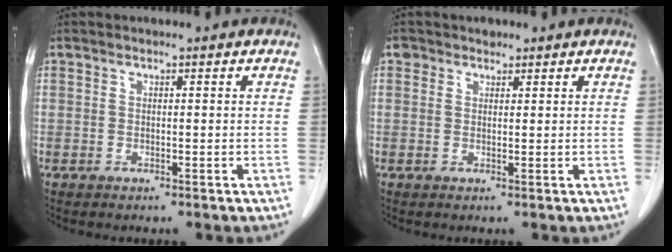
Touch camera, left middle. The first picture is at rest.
{"total": 1.7, "force": [1.1, 1.3, 0.1], "torque": [0.004, 0.001, 0.012]}